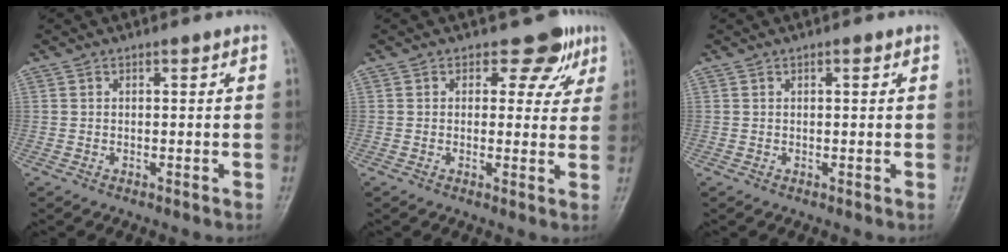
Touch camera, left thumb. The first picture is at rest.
{"total": 5.3, "force": [2.7, 3.7, 2.5], "torque": [0.007, -0.005, 0.027]}
{"total": 0.8, "force": [0.3, 0.3, 0.7], "torque": [-0.011, 0.001, 0.003]}